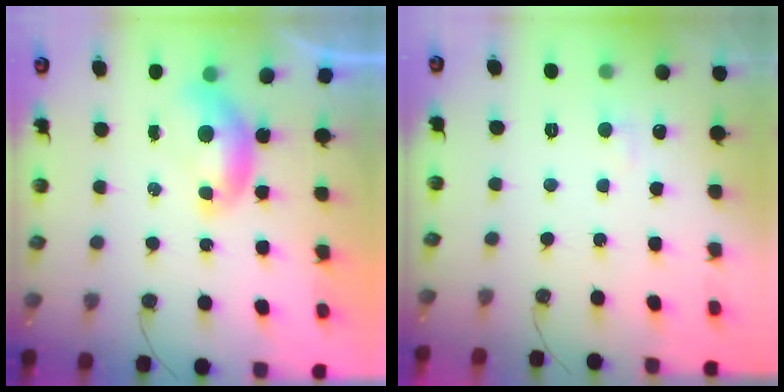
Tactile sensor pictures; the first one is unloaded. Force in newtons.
{"total": 2.0, "press": 1.9, "slide": 0.6}